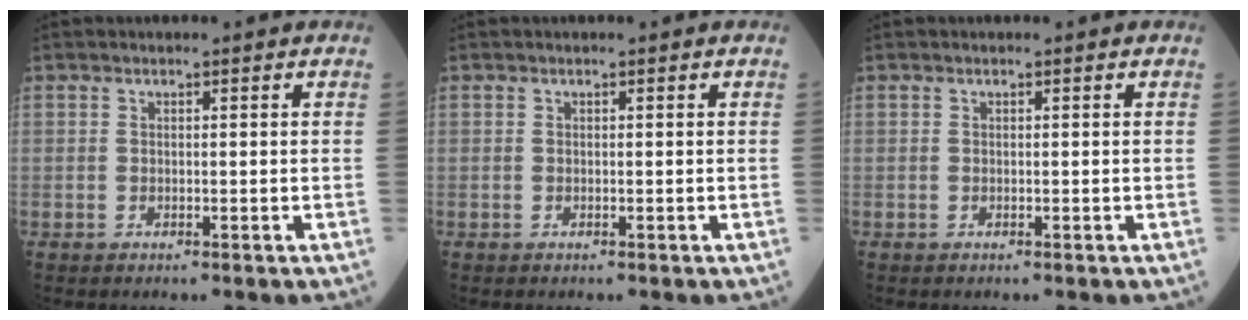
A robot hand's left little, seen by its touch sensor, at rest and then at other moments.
{"total": 0.0}
{"total": 0.0}